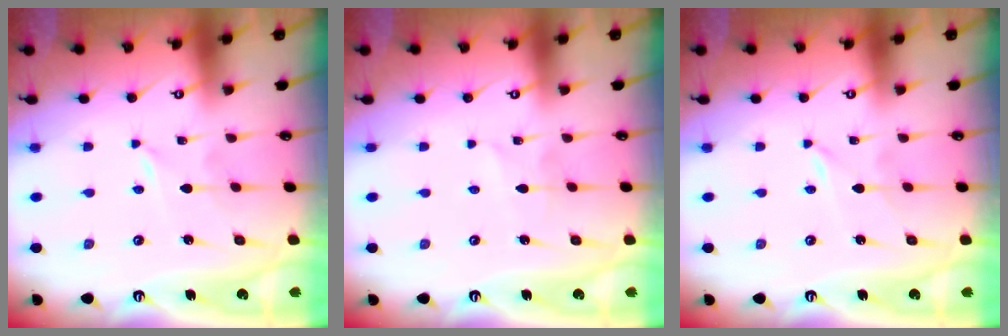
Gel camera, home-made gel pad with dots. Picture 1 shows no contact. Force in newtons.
{"total": 1.7, "press": 1.6, "slide": 0.2}
{"total": 0.0}